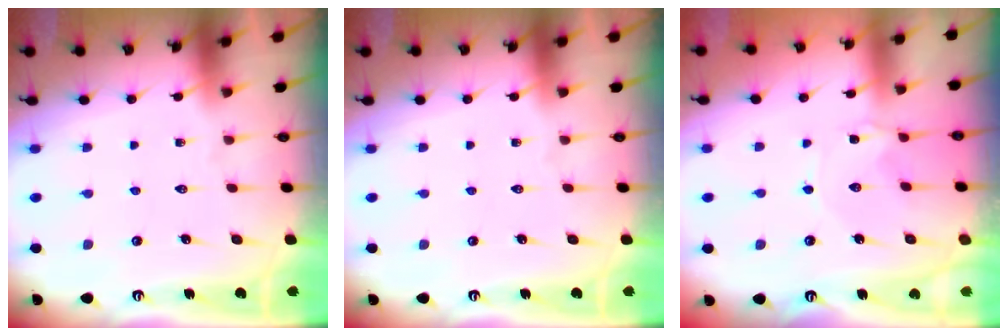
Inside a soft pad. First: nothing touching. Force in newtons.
{"total": 0.0}
{"total": 1.3, "press": 1.3, "slide": 0.3}